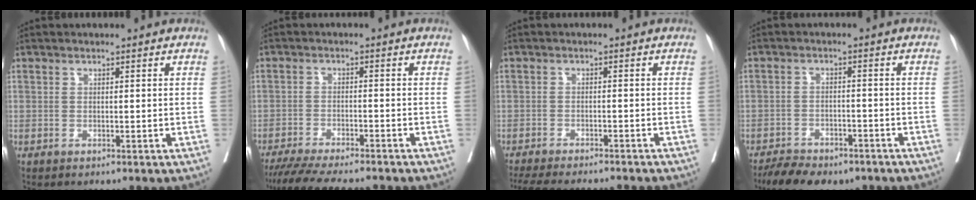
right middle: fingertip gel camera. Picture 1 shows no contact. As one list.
[{"total": 13.1, "force": [-11.6, 1.6, 5.9], "torque": [-0.086, -0.019, -0.169]}, {"total": 15.1, "force": [-13.6, 2.0, 6.2], "torque": [-0.118, -0.023, -0.186]}, {"total": 10.3, "force": [-8.2, 4.0, 4.6], "torque": [-0.066, 0.001, -0.123]}]